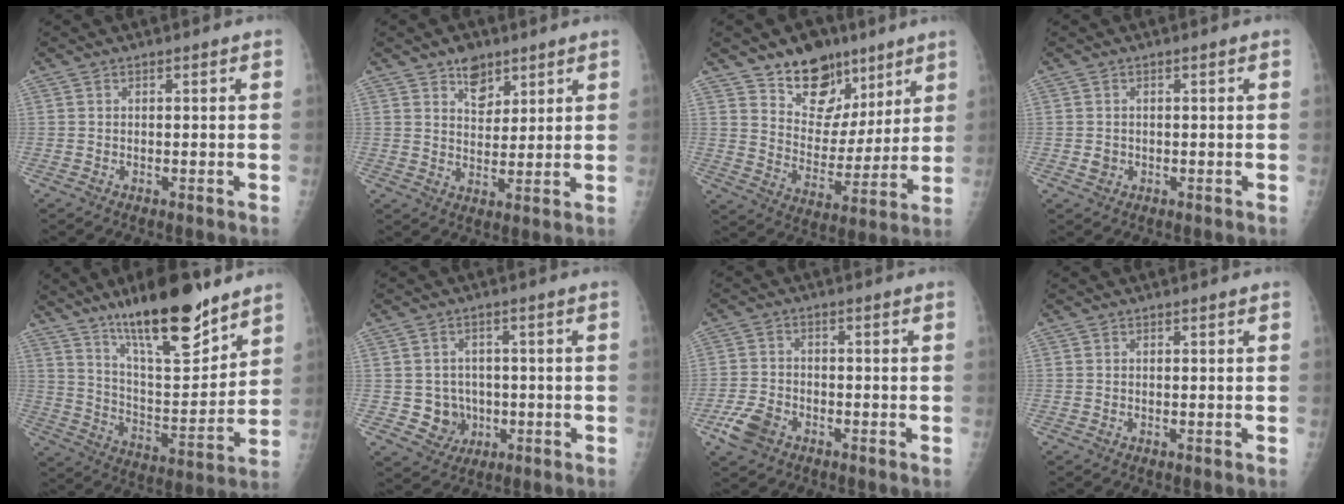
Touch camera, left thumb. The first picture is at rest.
{"total": 5.9, "force": [3.9, 3.6, 2.5], "torque": [-0.013, -0.026, 0.065]}
{"total": 15.0, "force": [9.9, 9.6, 5.7], "torque": [-0.039, -0.056, 0.172]}
{"total": 1.4, "force": [-0.2, 1.3, 0.6], "torque": [-0.005, 0.002, 0.000]}
{"total": 20.3, "force": [14.3, 5.6, 13.3], "torque": [-0.182, -0.085, 0.243]}
{"total": 5.9, "force": [-0.8, 5.7, 1.5], "torque": [0.008, 0.011, -0.004]}
{"total": 5.9, "force": [-3.2, 3.8, 3.1], "torque": [-0.065, 0.011, -0.059]}
{"total": 0.0}